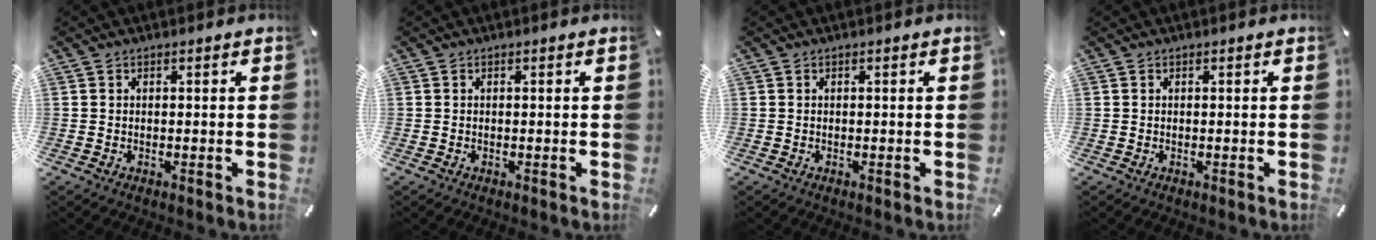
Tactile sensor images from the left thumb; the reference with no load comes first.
{"total": 0.0}
{"total": 0.0}
{"total": 0.0}